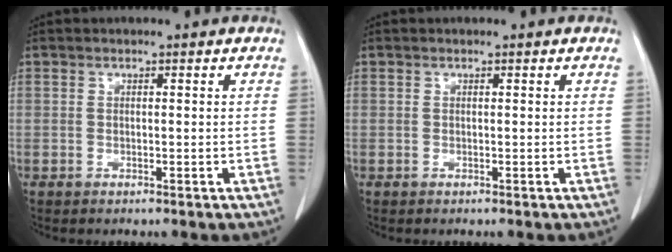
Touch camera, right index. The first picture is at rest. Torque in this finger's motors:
{"motor_torque": [-0.02, 0.05, 0.00, 0.01]}